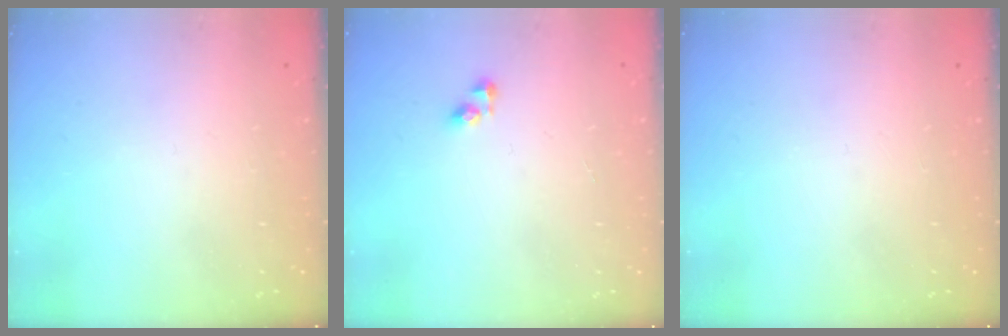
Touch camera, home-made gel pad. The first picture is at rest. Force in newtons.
{"total": 3.8, "press": 3.7, "slide": 0.4}
{"total": 0.0}